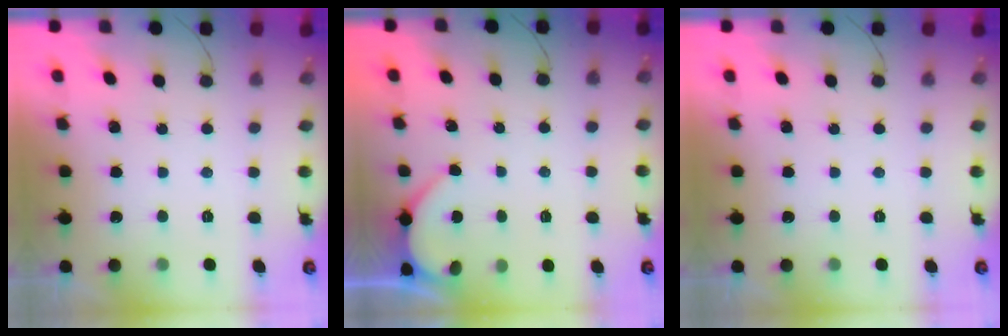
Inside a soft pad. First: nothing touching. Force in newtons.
{"total": 1.6, "press": 1.6, "slide": 0.2}
{"total": 0.0}